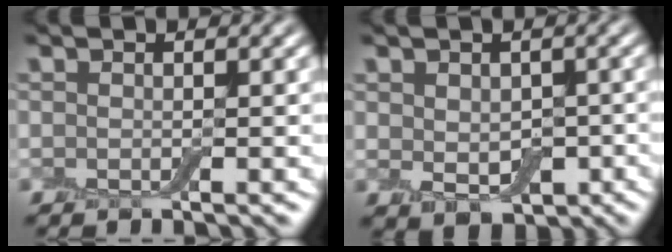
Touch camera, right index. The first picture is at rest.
{"total": 4.2, "force": [-0.4, 3.0, 2.9], "torque": [-0.048, -0.015, 0.003]}